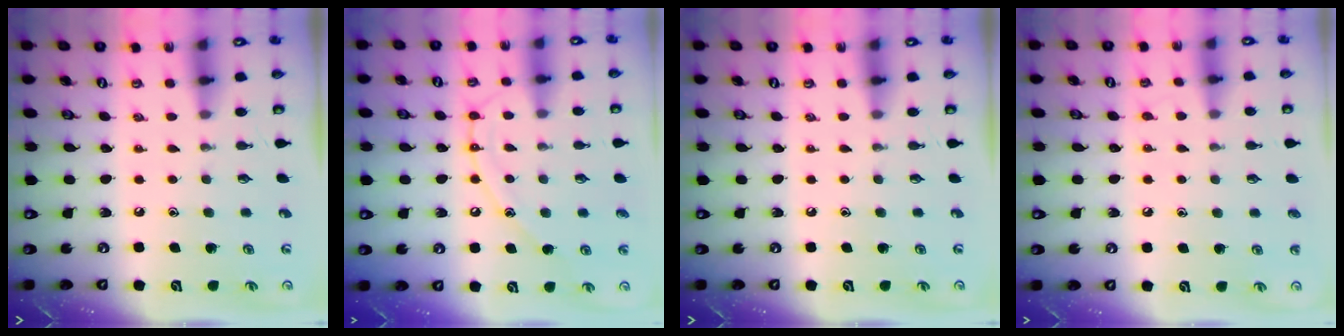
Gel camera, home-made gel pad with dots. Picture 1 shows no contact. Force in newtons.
{"total": 11.8, "press": 11.8, "slide": 1.0}
{"total": 0.0}
{"total": 4.3, "press": 4.3, "slide": 0.4}